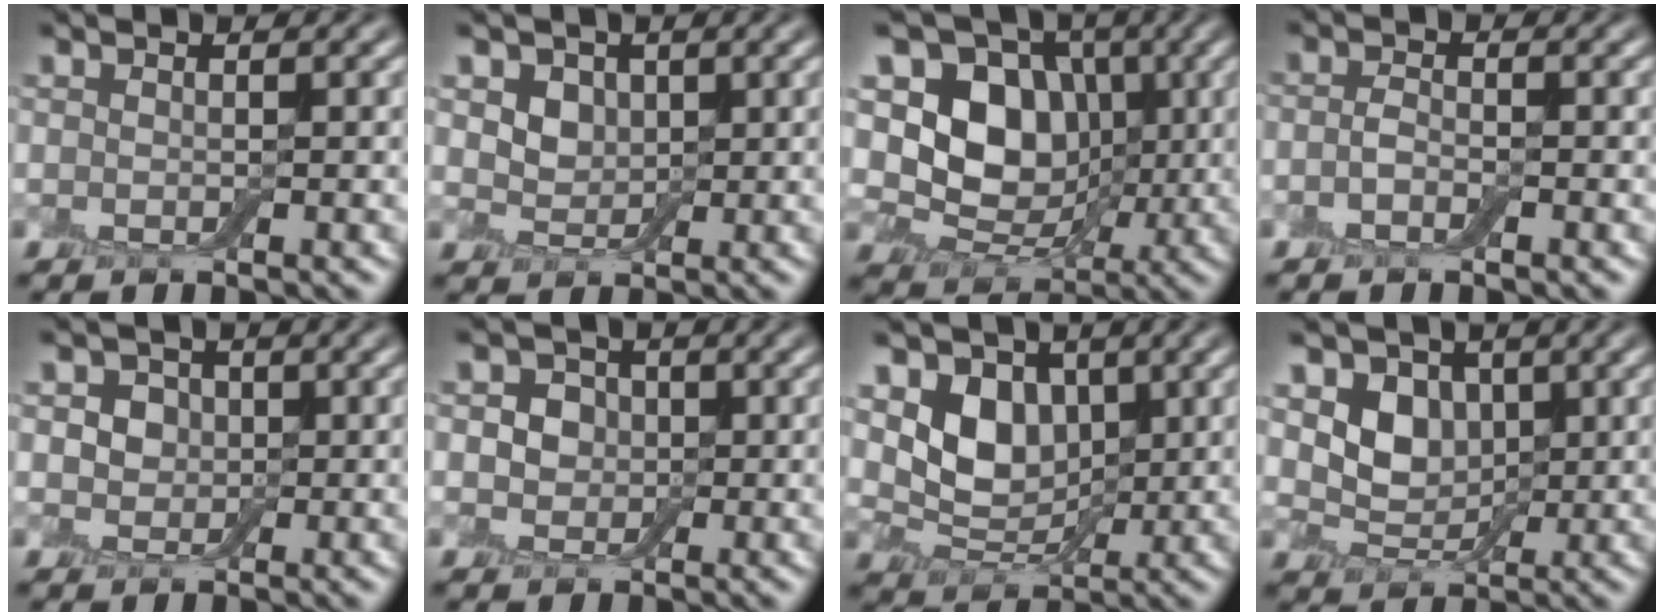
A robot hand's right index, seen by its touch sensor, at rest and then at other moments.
{"total": 3.2, "force": [1.2, 2.6, 1.5], "torque": [-0.039, -0.006, 0.024]}
{"total": 8.2, "force": [0.6, 6.7, 4.7], "torque": [-0.078, -0.008, -0.003]}
{"total": 1.3, "force": [-0.9, 0.6, 0.7], "torque": [-0.015, 0.000, -0.020]}
{"total": 3.5, "force": [0.9, 3.0, 1.5], "torque": [-0.023, 0.006, 0.001]}
{"total": 3.3, "force": [0.2, 3.0, 1.4], "torque": [-0.013, 0.003, -0.010]}
{"total": 5.0, "force": [1.0, 3.9, 2.9], "torque": [-0.055, -0.013, 0.013]}
{"total": 4.0, "force": [0.8, 3.3, 2.1], "torque": [-0.042, -0.010, 0.006]}